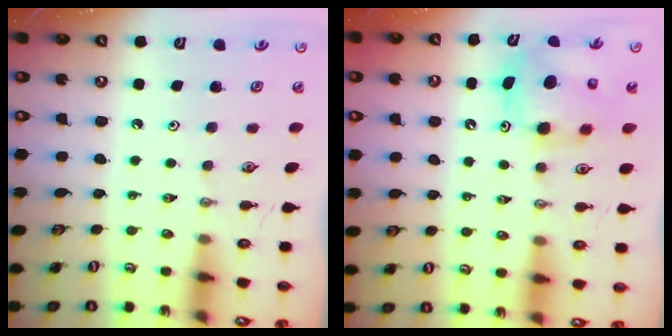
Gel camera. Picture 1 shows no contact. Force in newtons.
{"total": 7.7, "press": 7.7, "slide": 0.2}